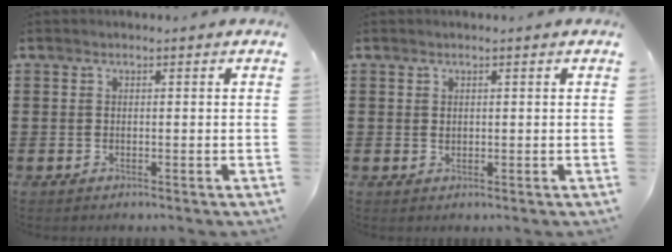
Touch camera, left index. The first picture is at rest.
{"total": 0.6, "force": [0.3, 0.5, 0.4], "torque": [-0.009, 0.002, 0.005]}